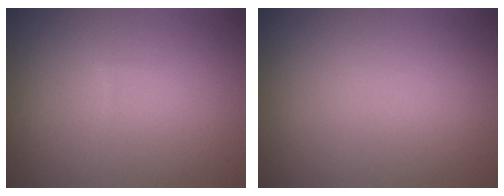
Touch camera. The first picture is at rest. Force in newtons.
{"total": 0.0}